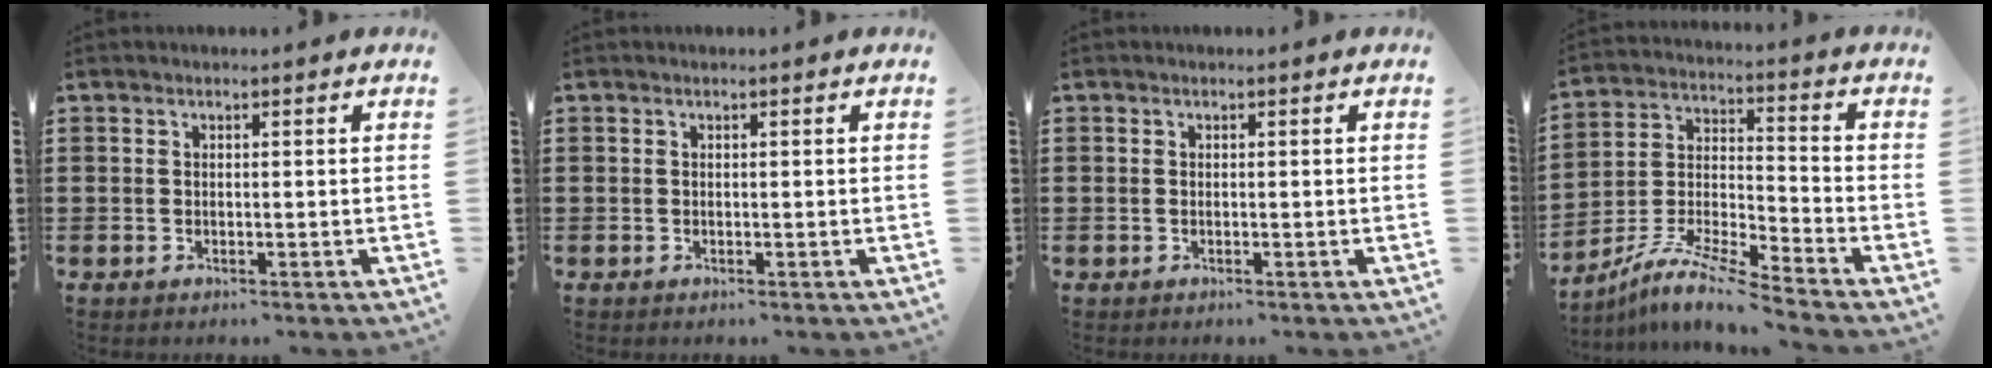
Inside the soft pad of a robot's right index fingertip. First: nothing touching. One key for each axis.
{"total": 0.0}
{"total": 0.0}
{"total": 8.4, "fx": -7.8, "fy": 0.1, "fz": 3.2, "tx": -0.074, "ty": -0.006, "tz": -0.161}